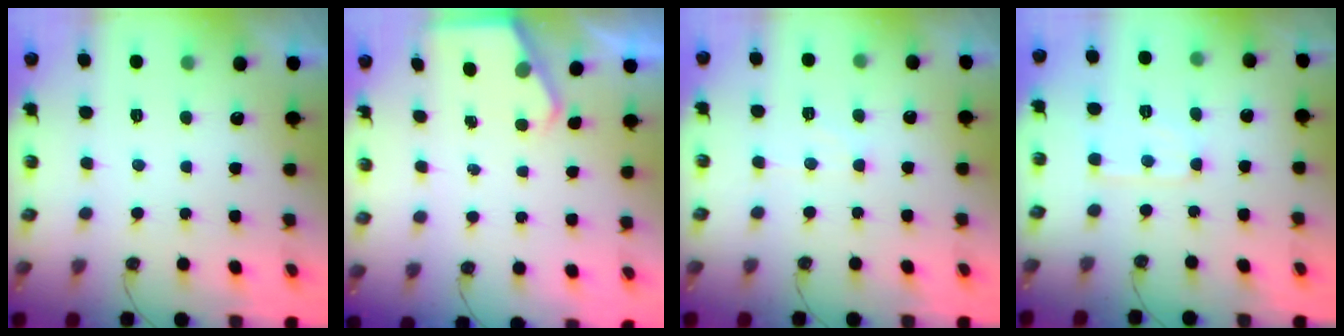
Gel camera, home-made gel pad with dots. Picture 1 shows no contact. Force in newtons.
{"total": 2.2, "press": 2.1, "slide": 0.3}
{"total": 7.4, "press": 7.4, "slide": 0.8}
{"total": 5.1, "press": 5.0, "slide": 0.3}